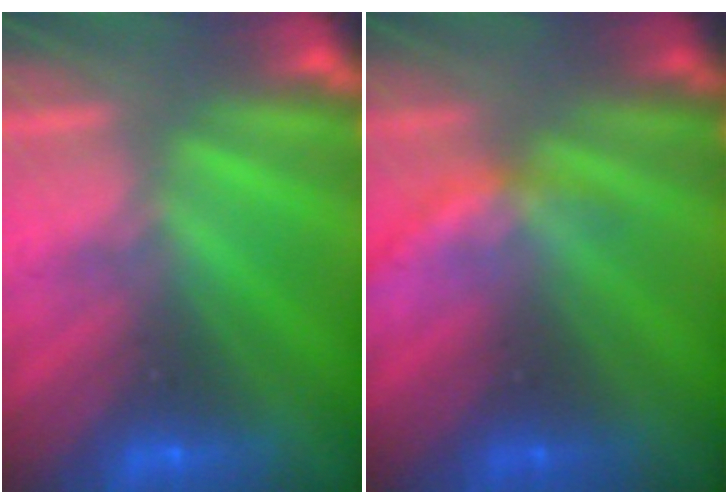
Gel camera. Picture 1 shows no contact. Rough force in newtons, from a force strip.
{"total": 1.9}